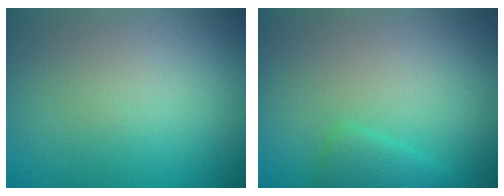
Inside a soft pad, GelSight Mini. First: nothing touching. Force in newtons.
{"total": 2.0, "press": 2.0, "slide": 0.2}